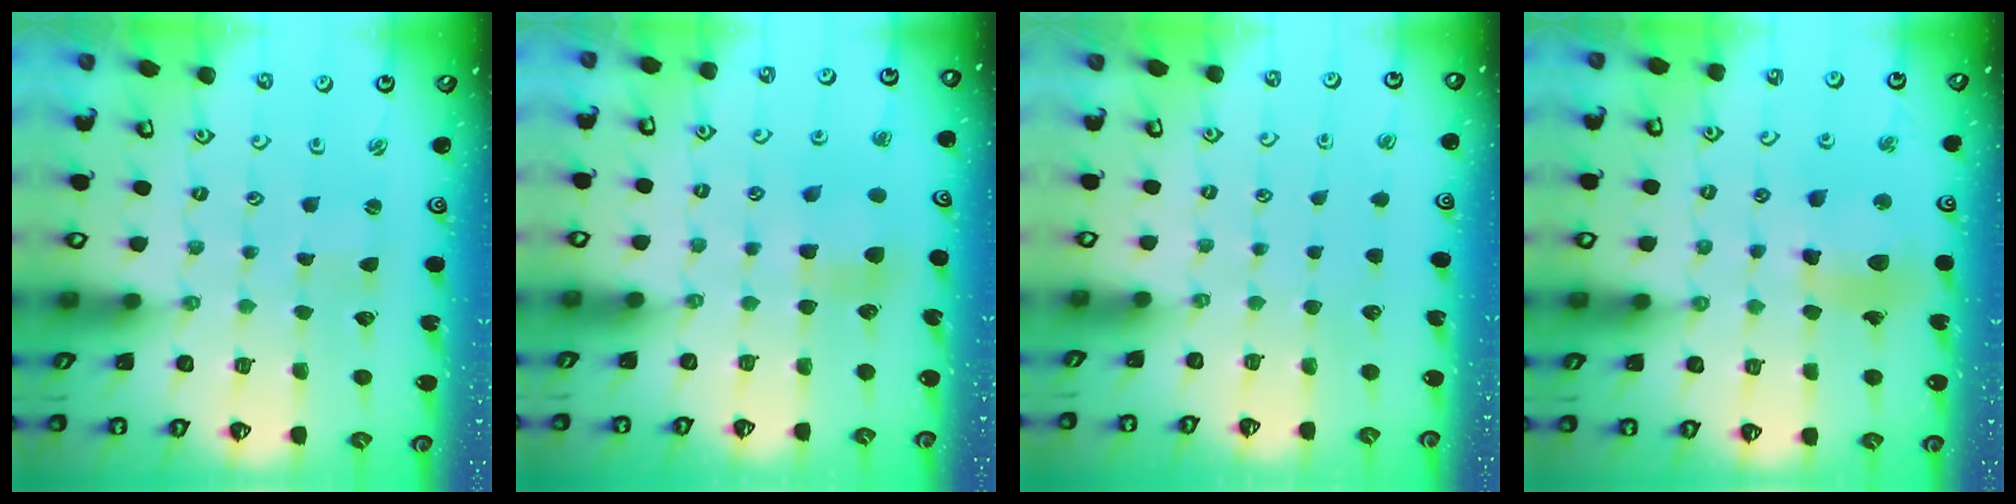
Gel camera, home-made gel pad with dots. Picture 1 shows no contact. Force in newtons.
{"total": 6.9, "press": 6.8, "slide": 0.6}
{"total": 0.0}
{"total": 12.6, "press": 12.5, "slide": 1.5}